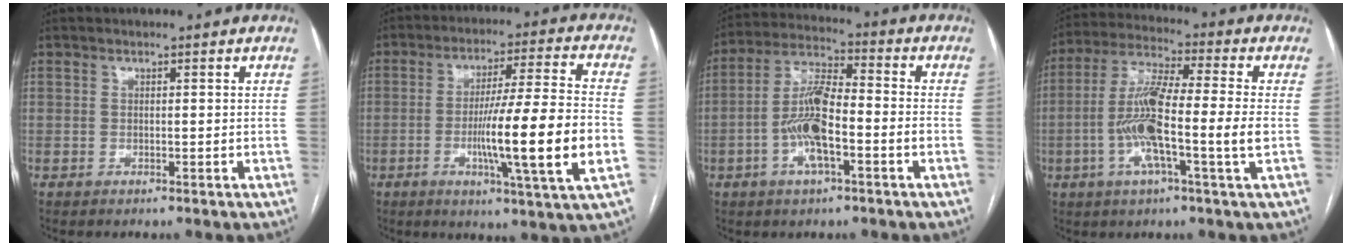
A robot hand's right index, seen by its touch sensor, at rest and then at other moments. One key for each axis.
{"total": 16.3, "fx": -3.5, "fy": -0.7, "fz": 15.9, "tx": -0.264, "ty": -0.012, "tz": -0.061}
{"total": 10.5, "fx": -2.9, "fy": 2.6, "fz": 9.7, "tx": -0.200, "ty": 0.012, "tz": -0.056}
{"total": 13.4, "fx": -2.3, "fy": 0.3, "fz": 13.2, "tx": -0.256, "ty": 0.002, "tz": -0.053}